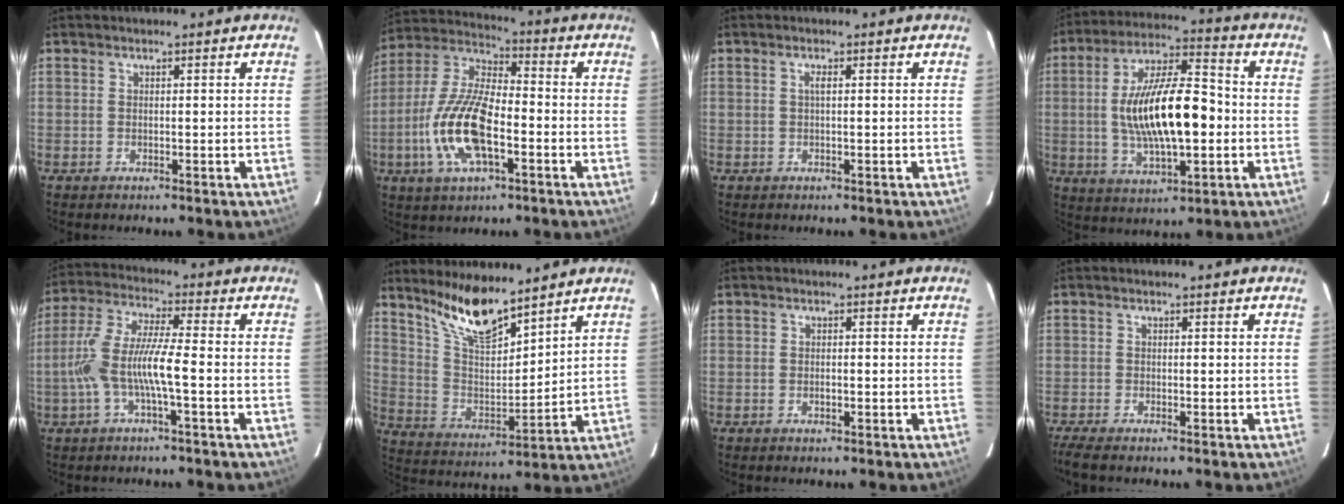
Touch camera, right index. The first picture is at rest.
{"total": 16.0, "force": [-4.9, 6.3, 13.9], "torque": [-0.294, -0.005, -0.095]}
{"total": 0.9, "force": [0.1, 0.0, 0.9], "torque": [-0.017, 0.003, 0.000]}
{"total": 17.8, "force": [-1.3, 6.4, 16.5], "torque": [-0.304, 0.010, -0.019]}
{"total": 10.5, "force": [-2.6, 1.5, 10.0], "torque": [-0.214, 0.004, -0.048]}
{"total": 12.9, "force": [10.4, 2.8, 7.0], "torque": [-0.133, -0.003, 0.205]}
{"total": 1.0, "force": [-0.4, 0.6, 0.8], "torque": [-0.015, 0.001, -0.006]}
{"total": 2.9, "force": [-2.4, 0.2, 1.8], "torque": [-0.045, -0.013, -0.046]}